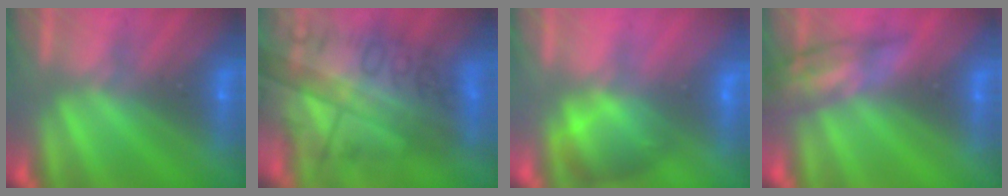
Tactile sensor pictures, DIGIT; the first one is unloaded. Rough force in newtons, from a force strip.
{"total": 7.1}
{"total": 2.9}
{"total": 2.5}